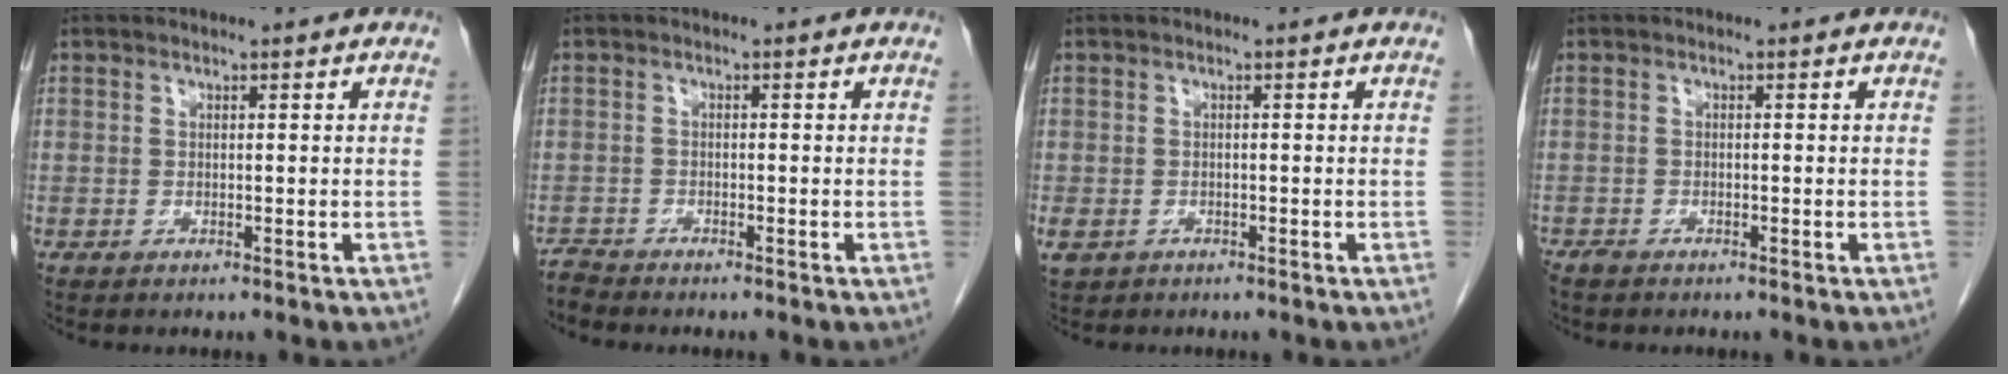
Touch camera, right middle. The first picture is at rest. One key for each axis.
{"total": 1.6, "fx": -1.5, "fy": -0.2, "fz": -0.4, "tx": 0.008, "ty": -0.009, "tz": -0.031}
{"total": 2.7, "fx": -1.5, "fy": 2.1, "fz": 0.9, "tx": -0.019, "ty": -0.001, "tz": -0.021}
{"total": 1.1, "fx": -1.0, "fy": 0.3, "fz": 0.4, "tx": -0.014, "ty": -0.003, "tz": -0.019}